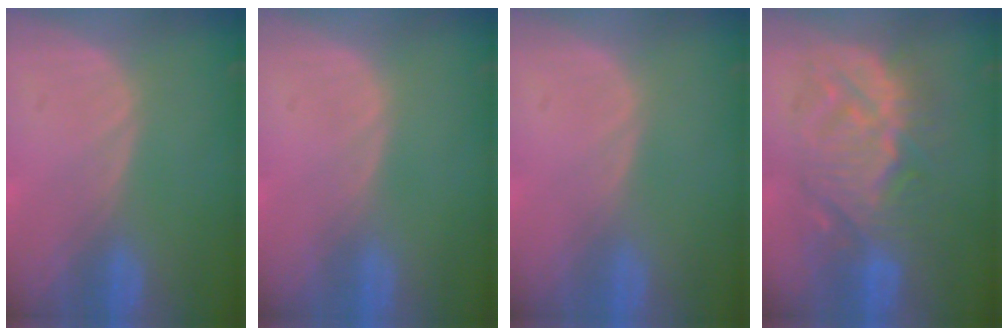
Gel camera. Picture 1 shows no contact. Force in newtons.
{"total": 0.0}
{"total": 0.0}
{"total": 10.5, "press": 10.5, "slide": 0.5}